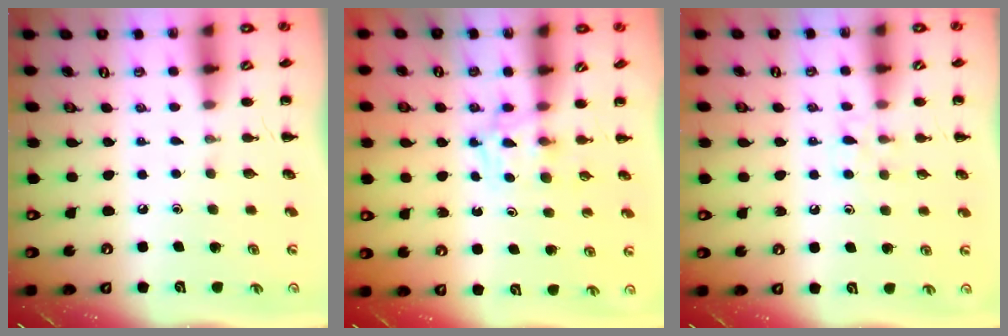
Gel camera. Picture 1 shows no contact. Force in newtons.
{"total": 3.2, "press": 2.9, "slide": 1.2}
{"total": 5.8, "press": 5.6, "slide": 1.7}